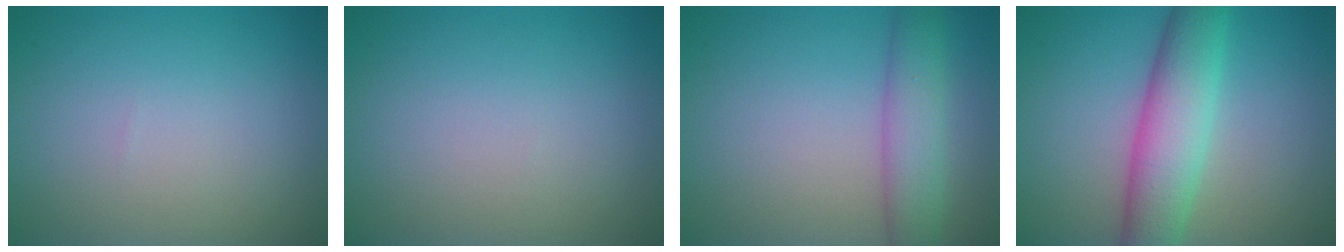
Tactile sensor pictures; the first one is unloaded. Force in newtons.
{"total": 0.0}
{"total": 4.3, "press": 4.3, "slide": 0.1}
{"total": 6.5, "press": 6.5, "slide": 0.5}